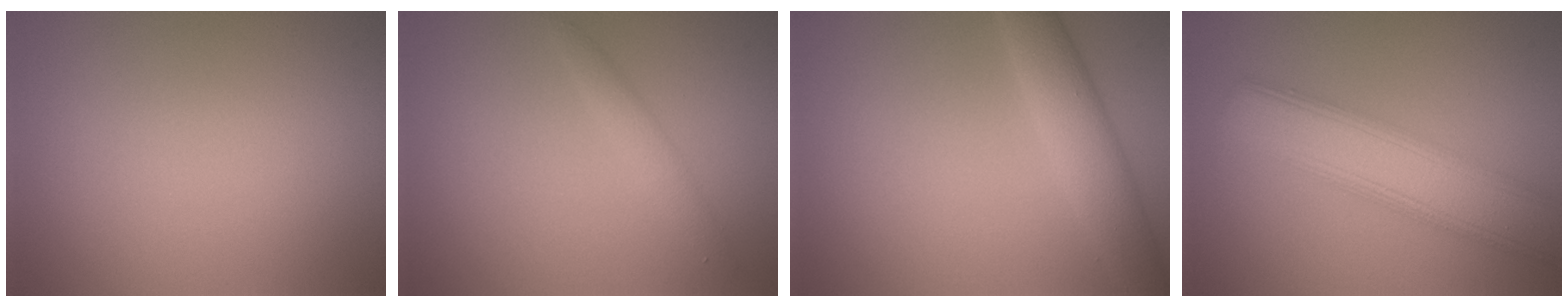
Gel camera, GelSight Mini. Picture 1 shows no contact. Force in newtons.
{"total": 1.6, "press": 1.6, "slide": 0.1}
{"total": 4.0, "press": 4.0, "slide": 0.2}
{"total": 7.3, "press": 7.3, "slide": 0.4}